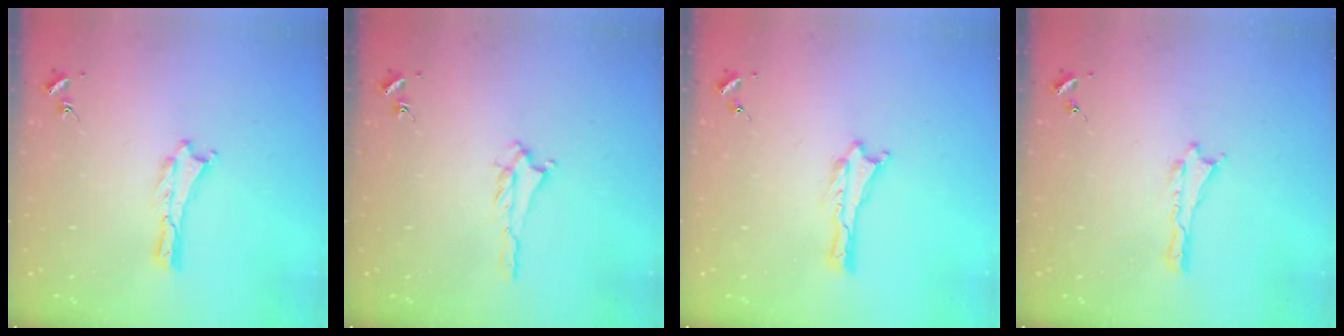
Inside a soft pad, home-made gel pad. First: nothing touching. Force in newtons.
{"total": 1.2, "press": 1.1, "slide": 0.5}
{"total": 0.0}
{"total": 0.0}